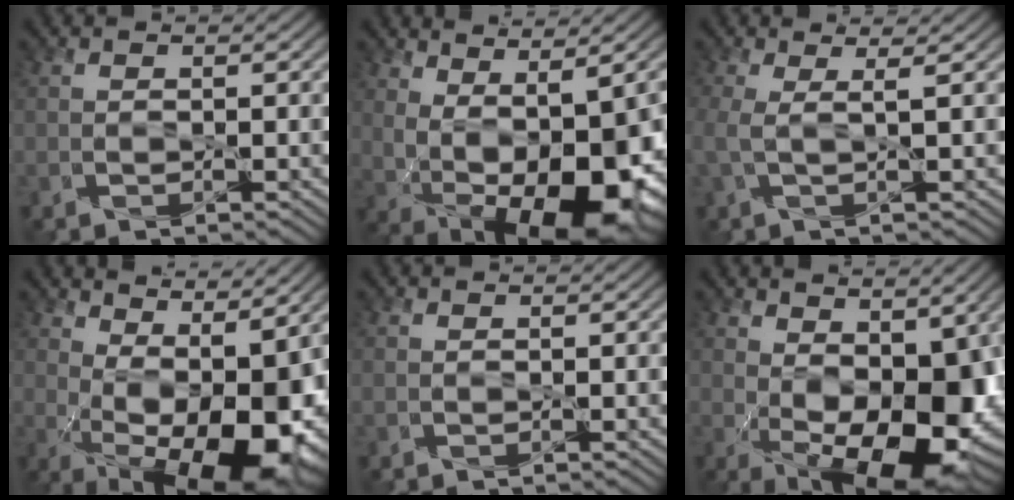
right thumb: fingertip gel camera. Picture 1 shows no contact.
{"total": 12.6, "force": [-0.4, 6.2, 11.0], "torque": [-0.181, -0.021, 0.016]}
{"total": 3.1, "force": [0.6, 0.8, 2.9], "torque": [-0.058, 0.009, 0.001]}
{"total": 14.9, "force": [-0.5, 6.8, 13.2], "torque": [-0.198, -0.015, 0.016]}
{"total": 0.0}
{"total": 14.0, "force": [-0.4, 7.9, 11.6], "torque": [-0.171, -0.021, 0.010]}